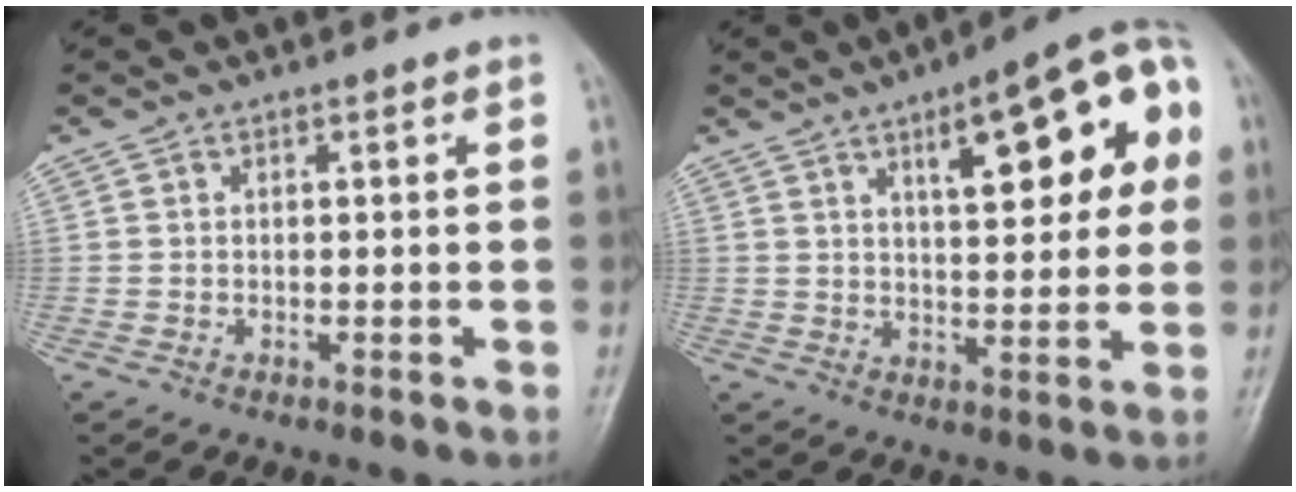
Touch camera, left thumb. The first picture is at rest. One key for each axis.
{"total": 17.2, "fx": 5.7, "fy": 6.1, "fz": 15.0, "tx": -0.165, "ty": 0.007, "tz": 0.070}